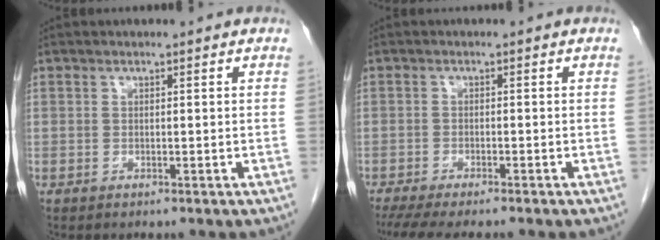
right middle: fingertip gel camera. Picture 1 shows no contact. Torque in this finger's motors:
{"motor_torque": [1.12, -1.02, 0.14, 0.07]}